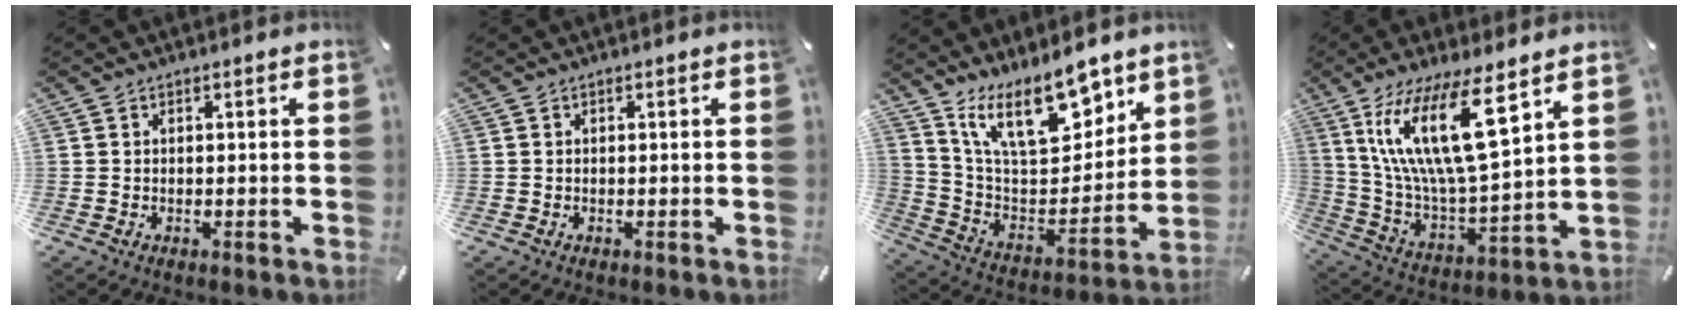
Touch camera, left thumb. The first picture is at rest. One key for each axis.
{"total": 0.0}
{"total": 19.2, "fx": 13.1, "fy": 8.7, "fz": 11.0, "tx": -0.193, "ty": -0.083, "tz": 0.231}
{"total": 19.9, "fx": 10.6, "fy": 5.6, "fz": 15.9, "tx": -0.344, "ty": -0.046, "tz": 0.169}